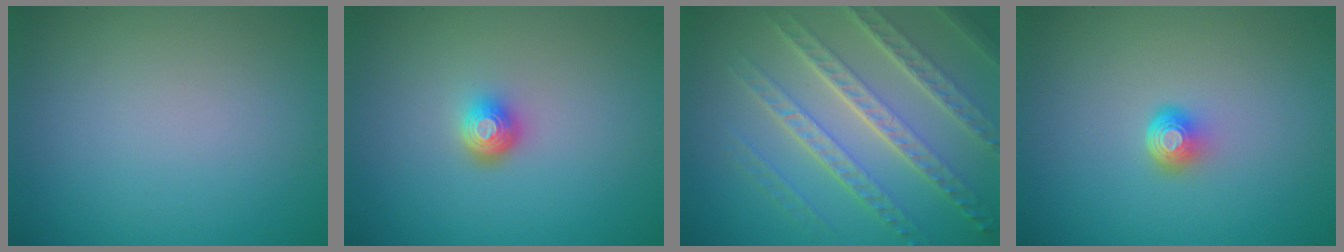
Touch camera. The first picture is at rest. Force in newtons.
{"total": 2.0, "press": 1.5, "slide": 1.4}
{"total": 7.5, "press": 5.3, "slide": 5.3}
{"total": 2.0, "press": 1.3, "slide": 1.6}